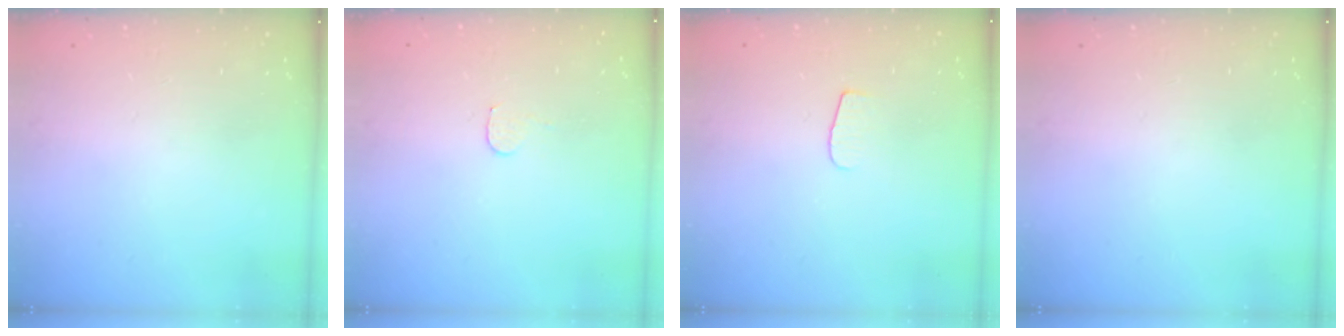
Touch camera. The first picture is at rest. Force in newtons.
{"total": 3.5, "press": 3.5, "slide": 0.3}
{"total": 4.8, "press": 4.8, "slide": 0.6}
{"total": 0.0}